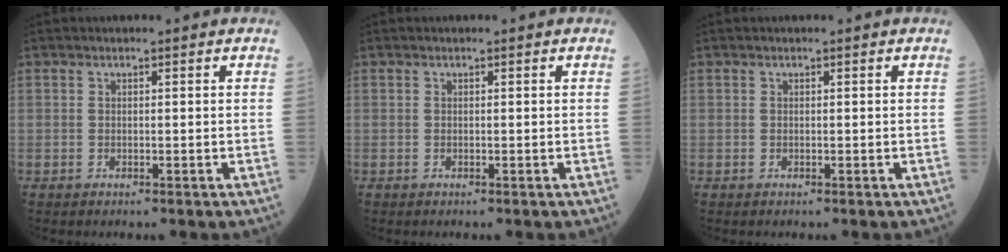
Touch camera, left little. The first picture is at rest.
{"total": 0.0}
{"total": 0.0}